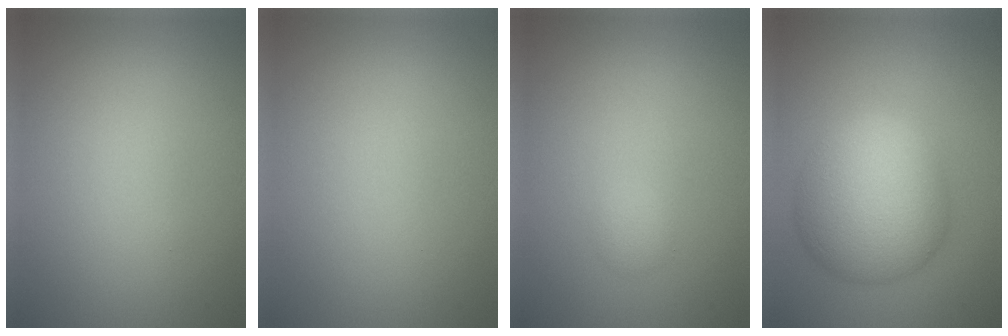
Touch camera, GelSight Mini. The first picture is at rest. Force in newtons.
{"total": 0.0}
{"total": 1.0, "press": 1.0, "slide": 0.1}
{"total": 9.0, "press": 9.0, "slide": 0.4}